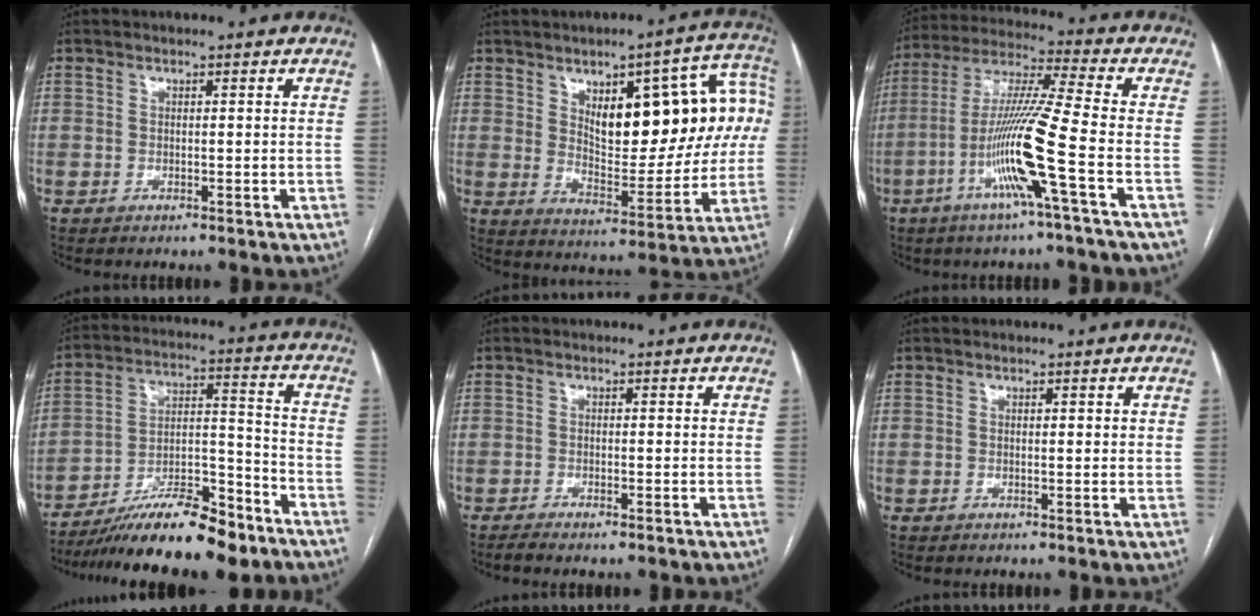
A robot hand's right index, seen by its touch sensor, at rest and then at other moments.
{"total": 19.2, "force": [4.9, 7.5, 16.9], "torque": [-0.225, 0.029, 0.077]}
{"total": 14.0, "force": [-5.0, -1.7, 13.0], "torque": [-0.260, -0.008, -0.102]}
{"total": 16.8, "force": [-13.3, 3.1, 9.7], "torque": [-0.163, 0.012, -0.227]}
{"total": 2.3, "force": [-1.8, 0.2, 1.4], "torque": [-0.022, -0.004, -0.026]}
{"total": 0.6, "force": [0.3, 0.2, 0.5], "torque": [-0.009, 0.000, 0.003]}